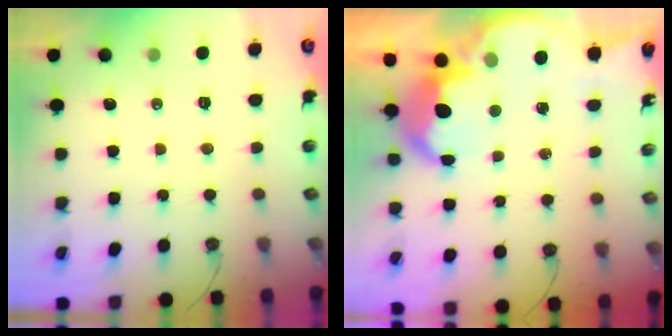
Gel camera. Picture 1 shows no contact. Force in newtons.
{"total": 10.5, "press": 10.5, "slide": 0.5}